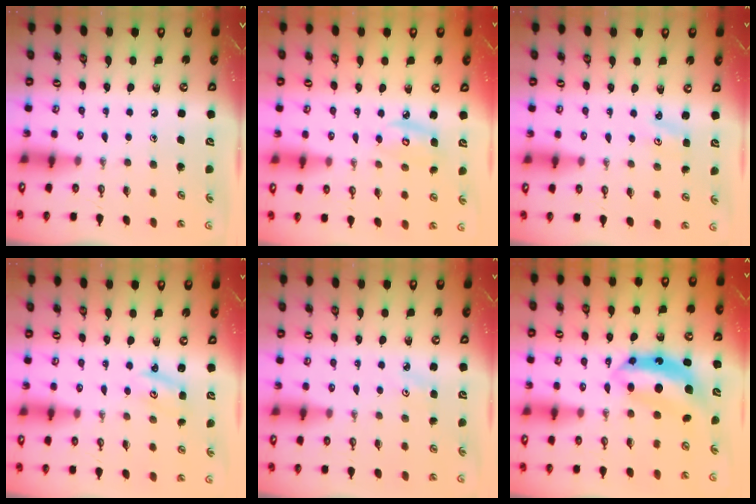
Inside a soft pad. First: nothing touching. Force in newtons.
{"total": 5.2, "press": 5.2, "slide": 0.2}
{"total": 2.0, "press": 2.0, "slide": 0.3}
{"total": 2.2, "press": 2.2, "slide": 0.2}
{"total": 2.2, "press": 2.1, "slide": 0.3}
{"total": 8.2, "press": 8.2, "slide": 0.6}